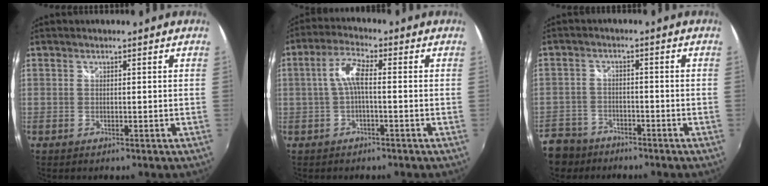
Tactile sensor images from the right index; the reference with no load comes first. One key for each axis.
{"total": 5.2, "fx": -0.3, "fy": 1.3, "fz": 5.1, "tx": -0.106, "ty": 0.014, "tz": -0.006}
{"total": 8.4, "fx": -6.0, "fy": 5.8, "fz": 1.5, "tx": -0.065, "ty": 0.009, "tz": -0.109}